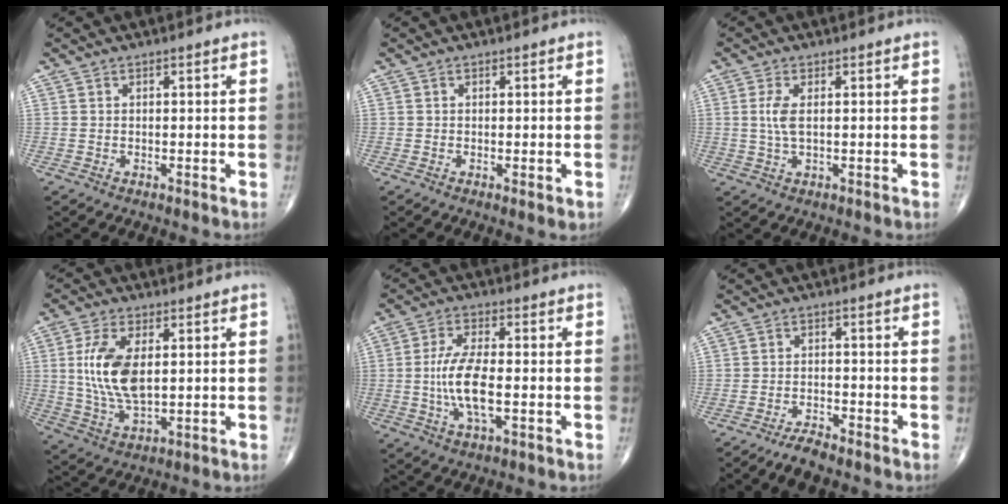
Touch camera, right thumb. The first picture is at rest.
{"total": 1.2, "force": [-0.3, 0.4, 1.1], "torque": [-0.012, -0.003, -0.004]}
{"total": 2.4, "force": [0.4, 0.8, 2.2], "torque": [-0.056, 0.000, 0.013]}
{"total": 11.7, "force": [1.7, 5.7, 10.1], "torque": [-0.206, -0.011, 0.039]}
{"total": 9.6, "force": [-1.1, 3.5, 8.9], "torque": [-0.188, 0.002, -0.022]}
{"total": 3.9, "force": [-3.4, 0.9, 1.8], "torque": [-0.039, 0.010, -0.063]}